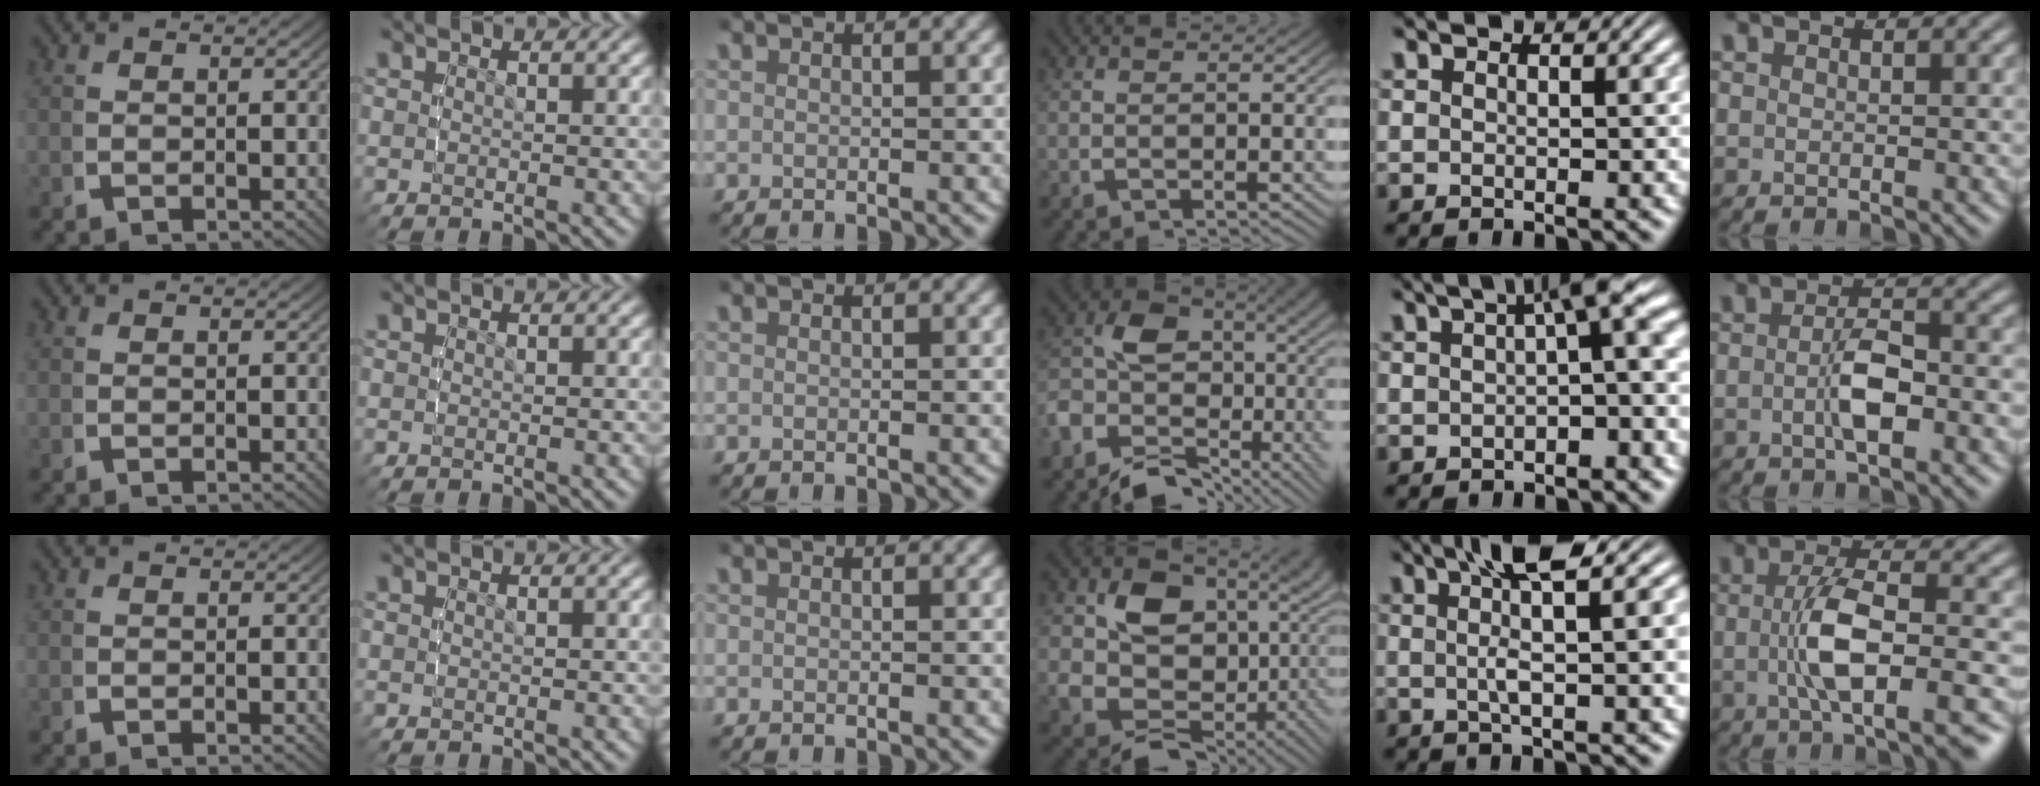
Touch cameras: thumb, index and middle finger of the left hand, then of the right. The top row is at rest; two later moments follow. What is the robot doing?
{"motion": "lift_and_place", "object": "stress ball aka squeeze ball"}